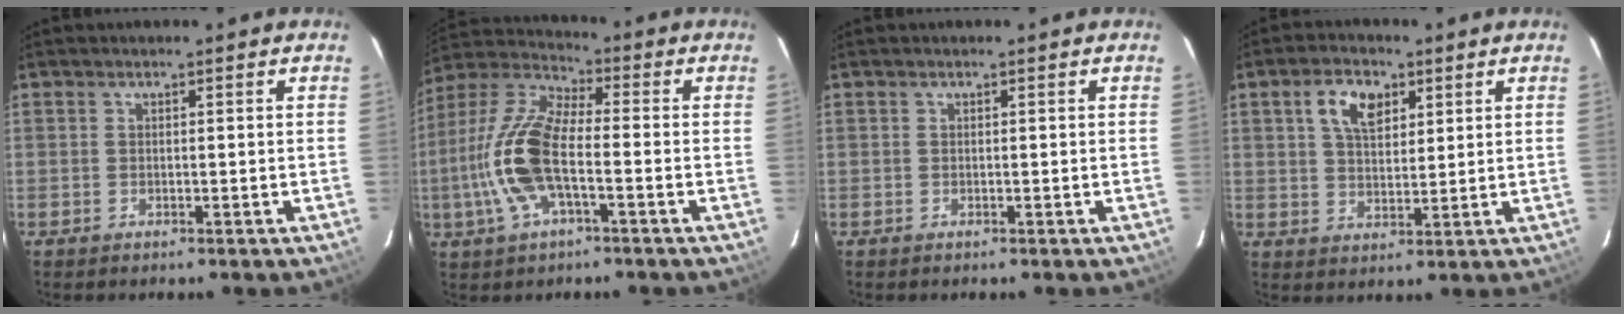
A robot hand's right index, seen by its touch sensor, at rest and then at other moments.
{"total": 14.4, "force": [-3.2, 5.3, 13.0], "torque": [-0.280, 0.005, -0.070]}
{"total": 0.0}
{"total": 6.9, "force": [3.1, 4.0, 4.7], "torque": [-0.084, 0.015, 0.057]}